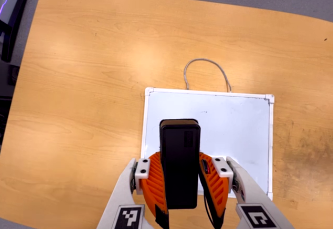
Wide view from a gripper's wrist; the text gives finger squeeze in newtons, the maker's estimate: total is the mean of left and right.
{"total": 5.8, "left": 4.5, "right": 7.1}